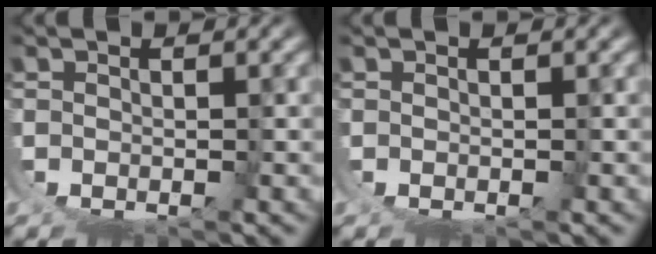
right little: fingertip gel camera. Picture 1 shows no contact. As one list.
[{"total": 0.0}]